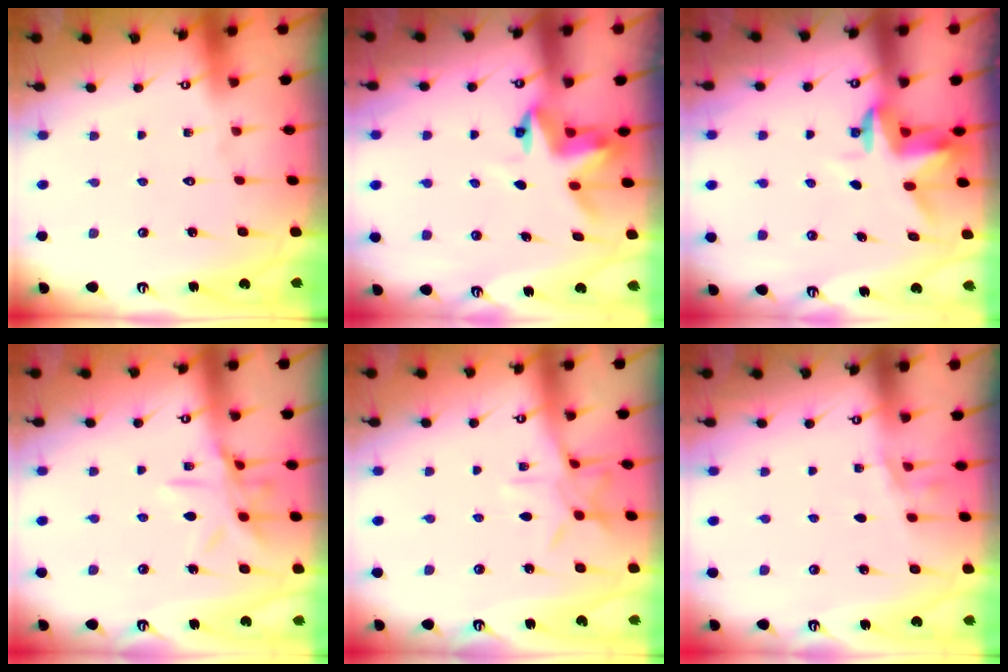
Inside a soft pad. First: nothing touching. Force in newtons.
{"total": 3.8, "press": 3.8, "slide": 0.3}
{"total": 3.2, "press": 3.2, "slide": 0.4}
{"total": 10.9, "press": 10.9, "slide": 0.8}
{"total": 8.8, "press": 8.8, "slide": 0.4}
{"total": 4.6, "press": 3.9, "slide": 2.5}